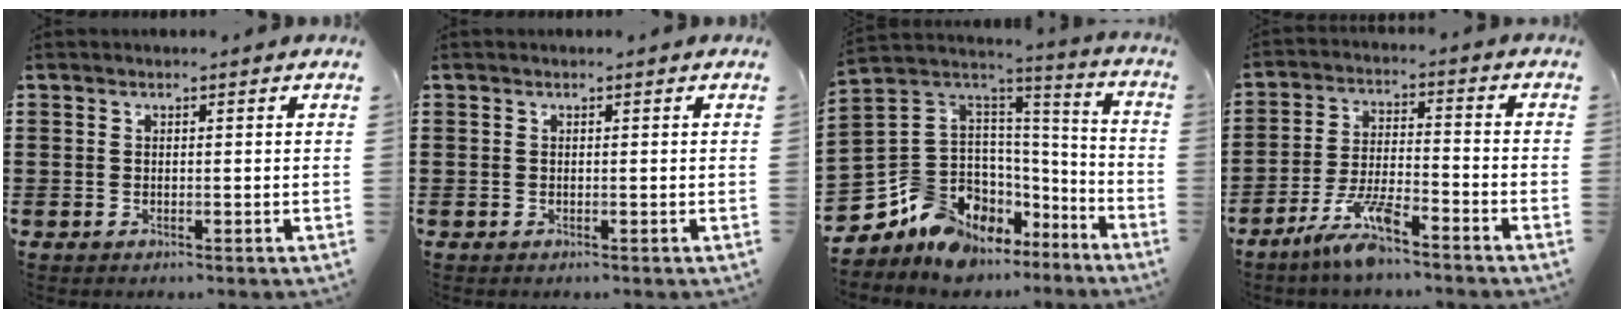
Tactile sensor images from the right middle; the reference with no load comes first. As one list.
[{"total": 0.0}, {"total": 10.7, "force": [-8.1, 6.6, 2.3], "torque": [-0.091, -0.007, -0.157]}, {"total": 7.9, "force": [-6.1, 1.2, 4.9], "torque": [-0.111, -0.007, -0.117]}]